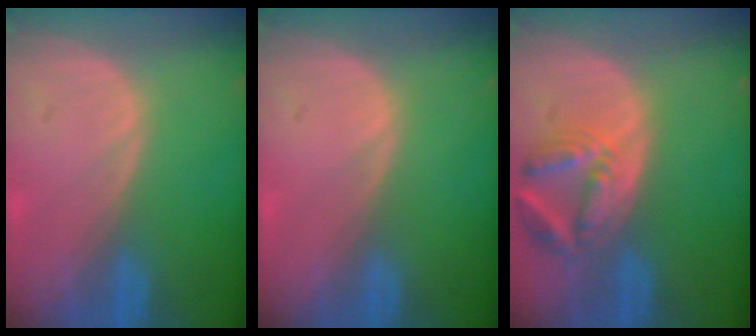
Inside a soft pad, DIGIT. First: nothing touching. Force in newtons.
{"total": 0.0}
{"total": 7.2, "press": 6.5, "slide": 3.0}